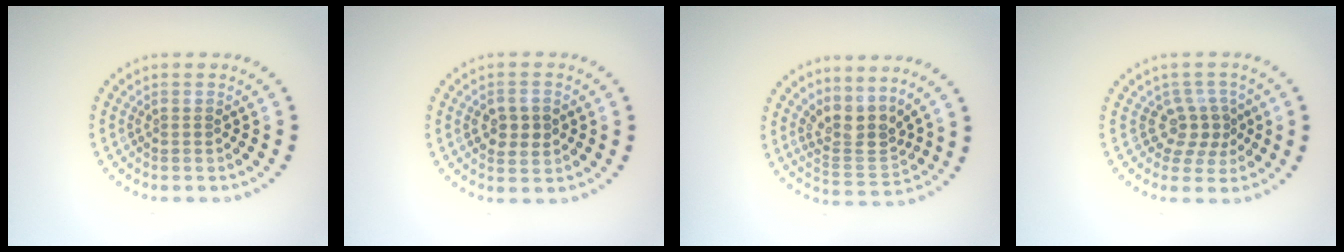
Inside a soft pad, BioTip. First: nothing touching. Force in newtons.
{"total": 2.7, "press": 2.7, "slide": 0.1}
{"total": 3.4, "press": 2.5, "slide": 2.3}
{"total": 2.8, "press": 2.1, "slide": 1.8}